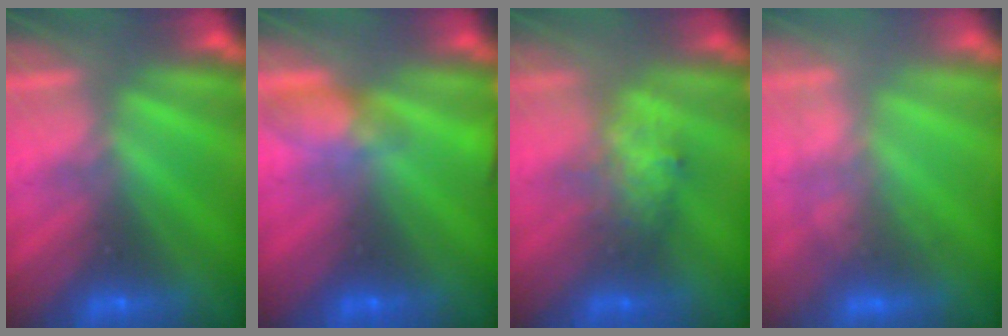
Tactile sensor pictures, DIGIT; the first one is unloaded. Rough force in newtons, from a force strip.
{"total": 4.9}
{"total": 2.7}
{"total": 2.7}